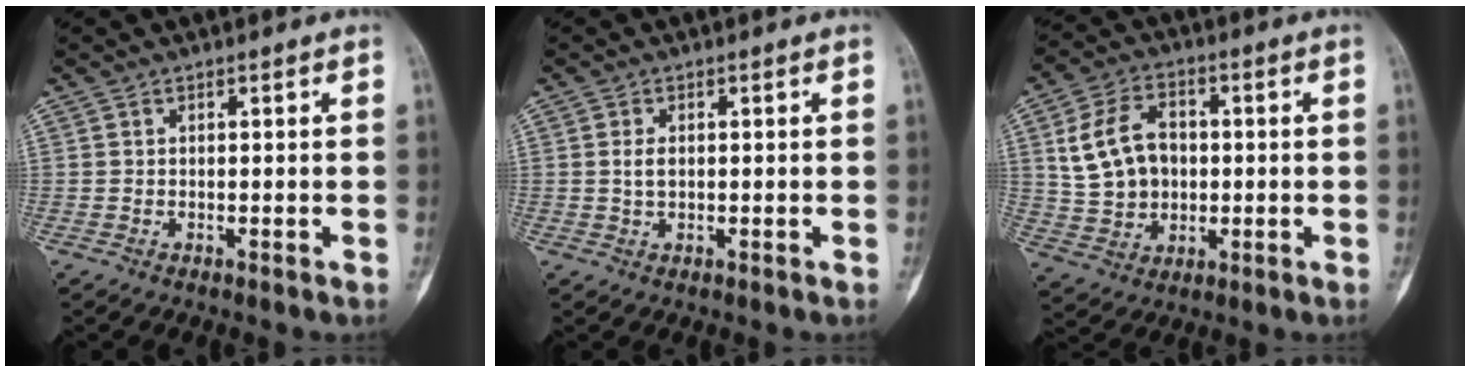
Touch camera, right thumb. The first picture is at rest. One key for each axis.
{"total": 2.0, "fx": 0.2, "fy": 1.3, "fz": 1.6, "tx": -0.032, "ty": 0.001, "tz": 0.003}
{"total": 12.4, "fx": 1.6, "fy": 9.3, "fz": 8.0, "tx": -0.125, "ty": 0.010, "tz": 0.036}